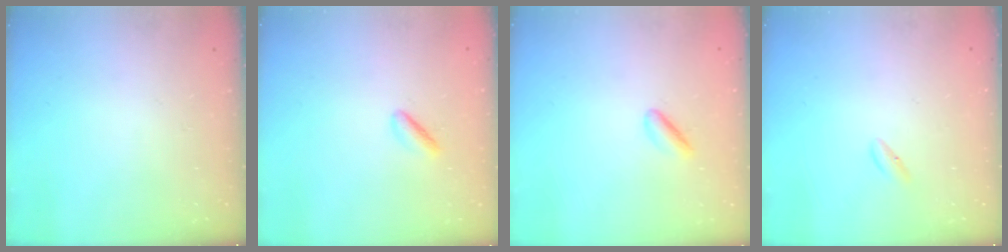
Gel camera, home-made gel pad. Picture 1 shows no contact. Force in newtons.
{"total": 2.4, "press": 2.2, "slide": 1.0}
{"total": 2.9, "press": 2.6, "slide": 1.2}
{"total": 2.0, "press": 1.8, "slide": 0.7}